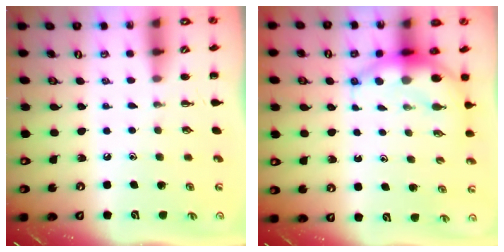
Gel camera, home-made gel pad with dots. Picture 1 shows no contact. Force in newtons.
{"total": 7.1, "press": 6.9, "slide": 1.6}